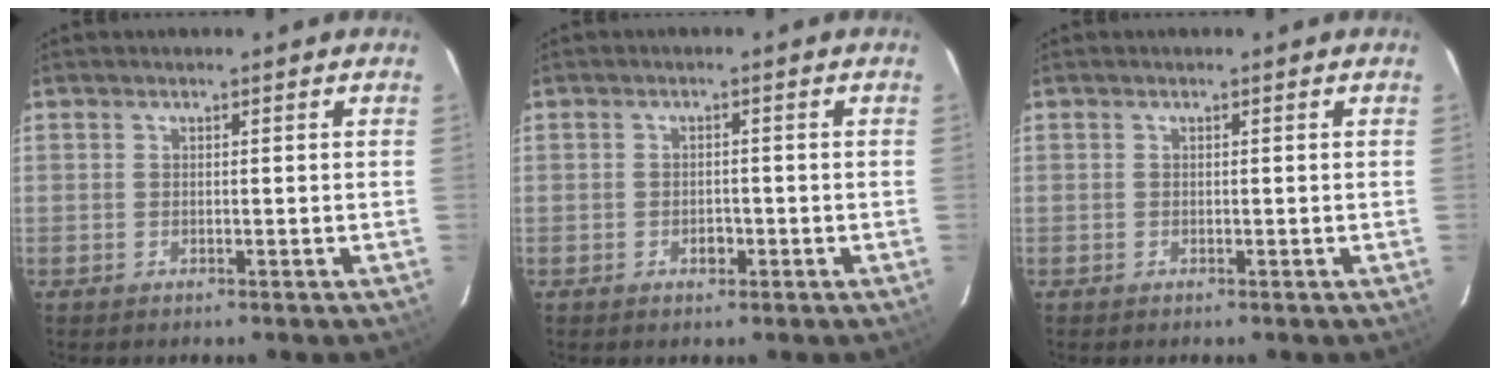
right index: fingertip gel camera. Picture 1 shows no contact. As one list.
[{"total": 1.9, "force": [-0.9, 1.4, 1.0], "torque": [-0.017, 0.003, -0.012]}, {"total": 0.0}]